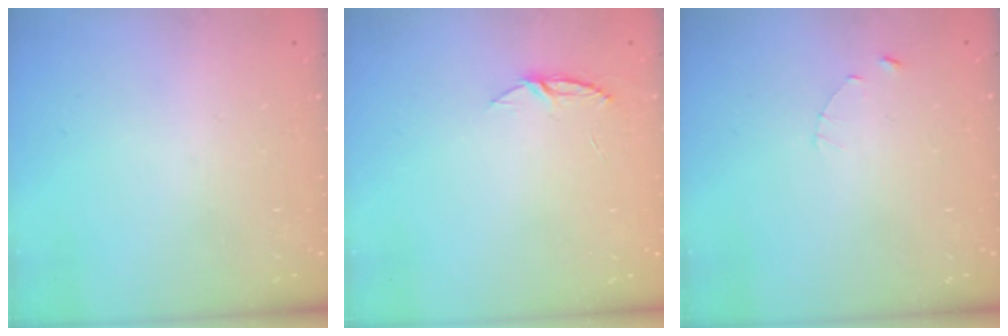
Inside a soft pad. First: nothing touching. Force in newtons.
{"total": 4.6, "press": 4.5, "slide": 0.4}
{"total": 1.2, "press": 1.1, "slide": 0.2}